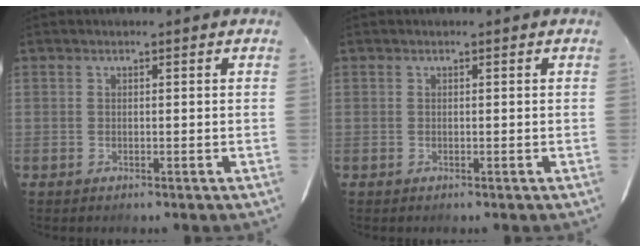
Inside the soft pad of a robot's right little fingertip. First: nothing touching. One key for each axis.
{"total": 0.0}